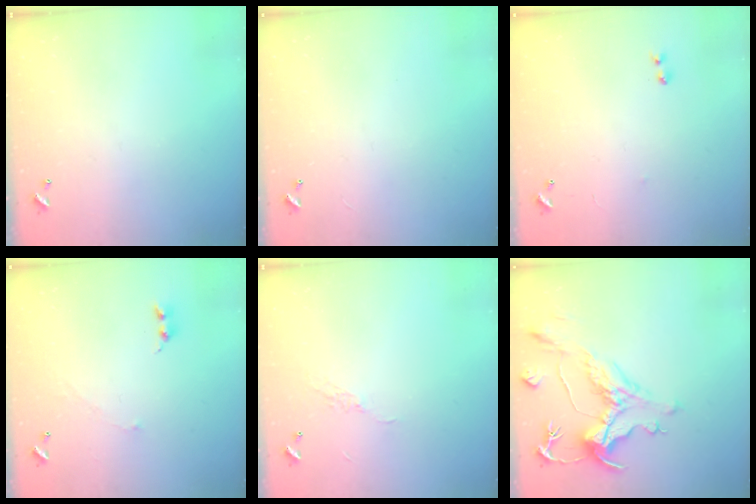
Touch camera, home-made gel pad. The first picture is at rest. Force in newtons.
{"total": 2.8, "press": 2.8, "slide": 0.3}
{"total": 7.2, "press": 7.2, "slide": 0.5}
{"total": 2.0, "press": 1.9, "slide": 0.7}
{"total": 5.6, "press": 5.6, "slide": 0.7}
{"total": 1.9, "press": 0.8, "slide": 1.7}